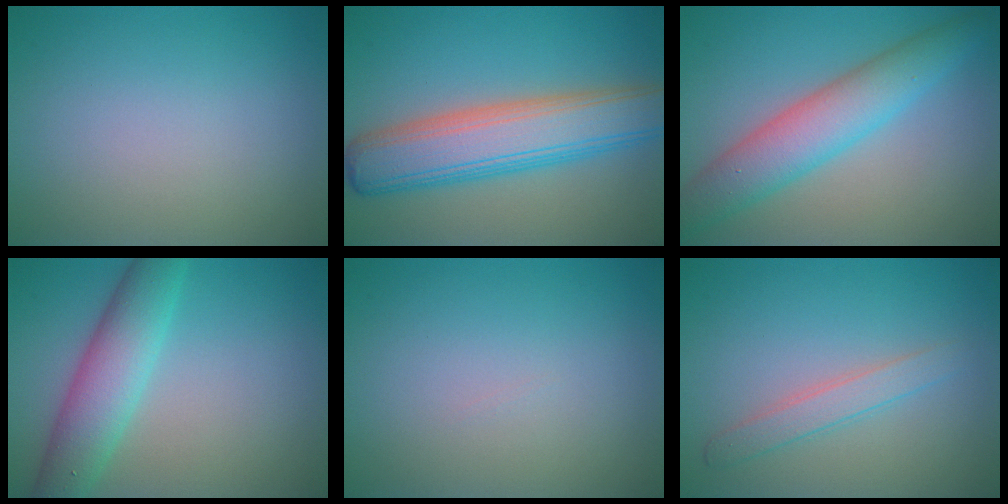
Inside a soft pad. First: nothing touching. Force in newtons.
{"total": 8.2, "press": 8.2, "slide": 0.3}
{"total": 6.0, "press": 6.0, "slide": 0.2}
{"total": 5.7, "press": 5.7, "slide": 0.0}
{"total": 0.0}
{"total": 2.1, "press": 2.1, "slide": 0.0}